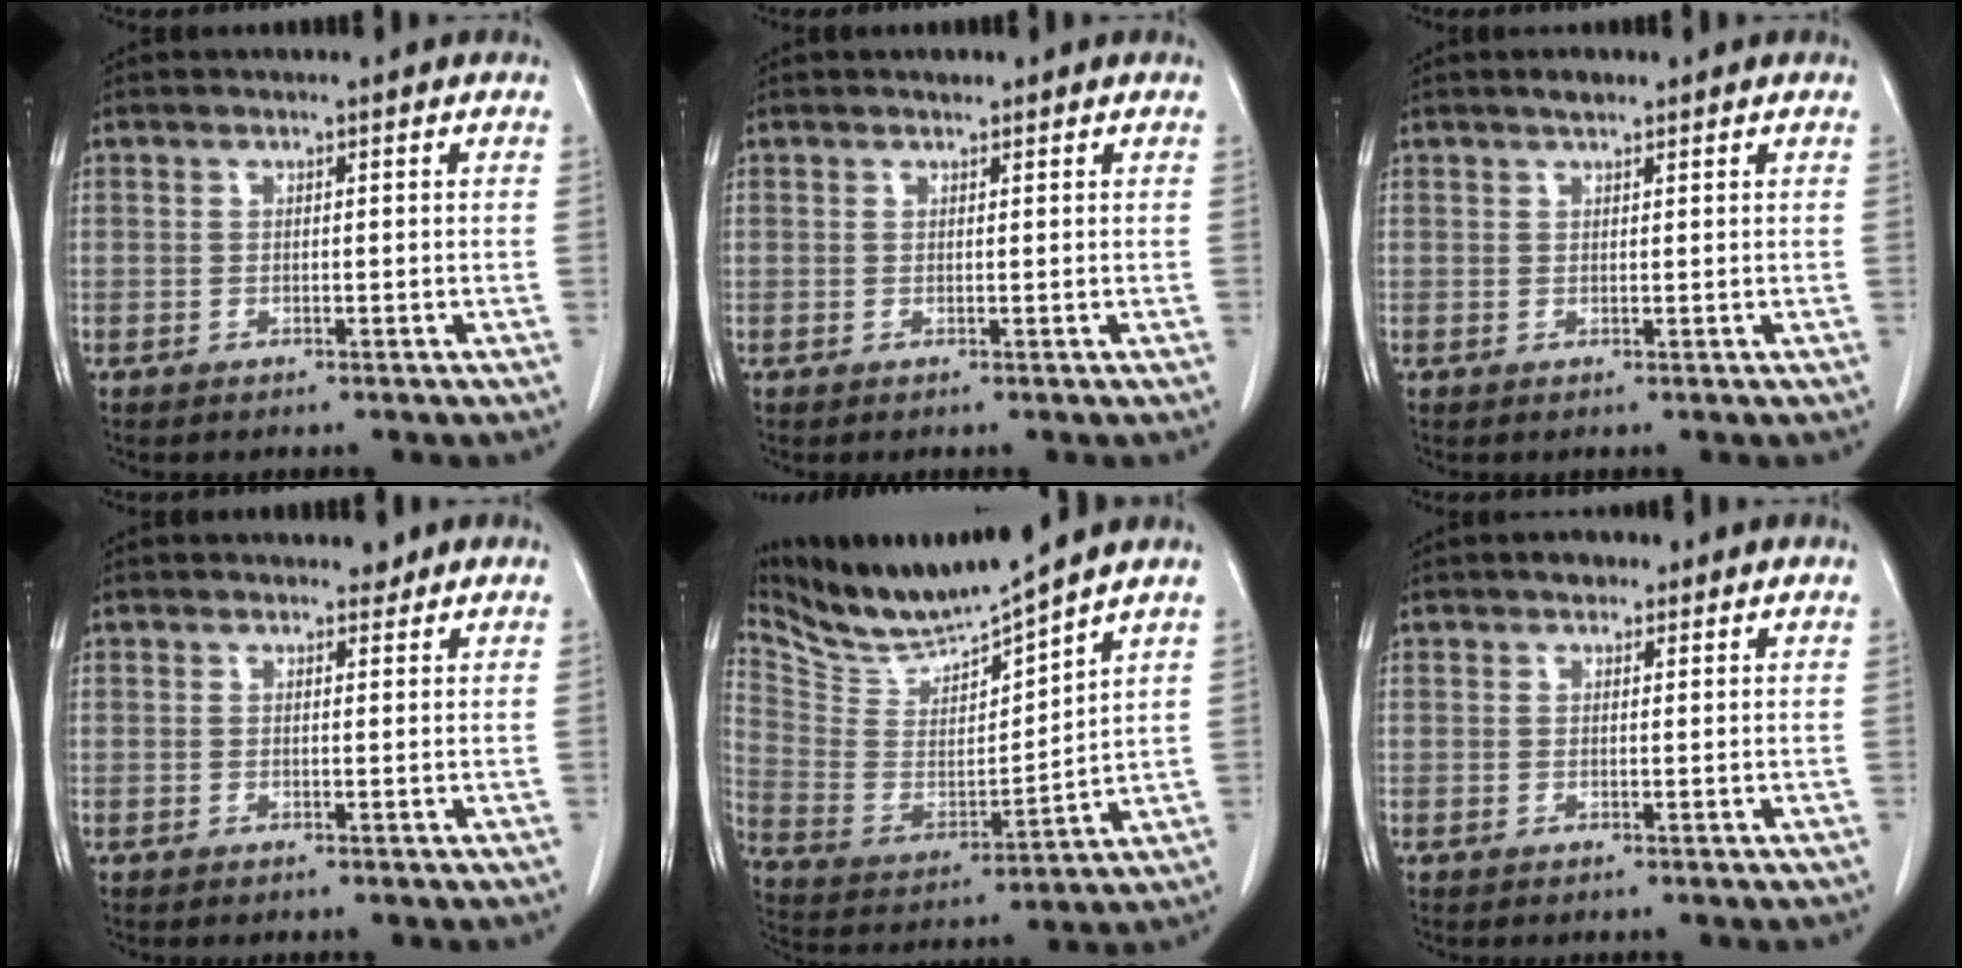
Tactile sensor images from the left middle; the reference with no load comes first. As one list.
[{"total": 0.7, "force": [0.6, 0.3, 0.2], "torque": [-0.012, -0.001, 0.010]}, {"total": 1.5, "force": [1.2, 0.5, 0.8], "torque": [-0.022, 0.005, 0.022]}, {"total": 1.1, "force": [1.0, 0.6, 0.1], "torque": [-0.004, -0.003, 0.011]}, {"total": 11.1, "force": [10.6, -1.1, 3.0], "torque": [-0.069, -0.016, 0.219]}, {"total": 1.9, "force": [1.3, 1.1, 0.8], "torque": [-0.016, 0.008, 0.017]}]